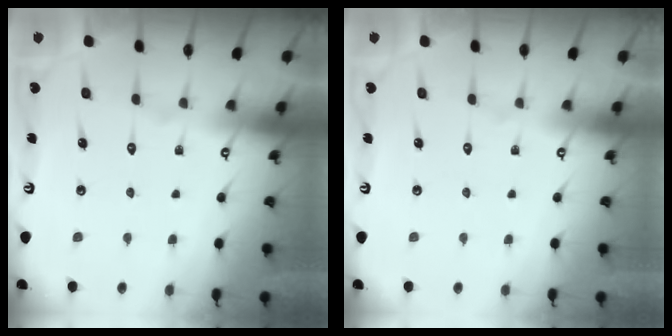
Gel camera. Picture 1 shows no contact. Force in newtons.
{"total": 0.0}